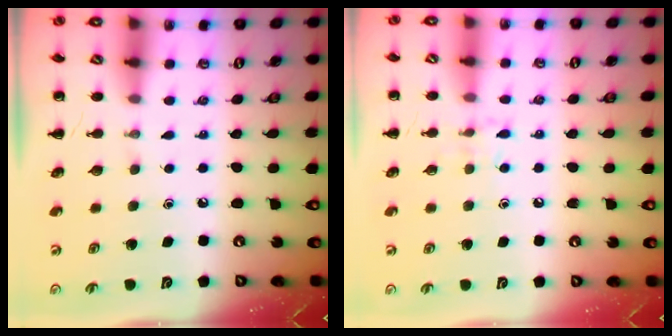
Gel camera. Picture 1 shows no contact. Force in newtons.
{"total": 5.7, "press": 5.5, "slide": 1.4}